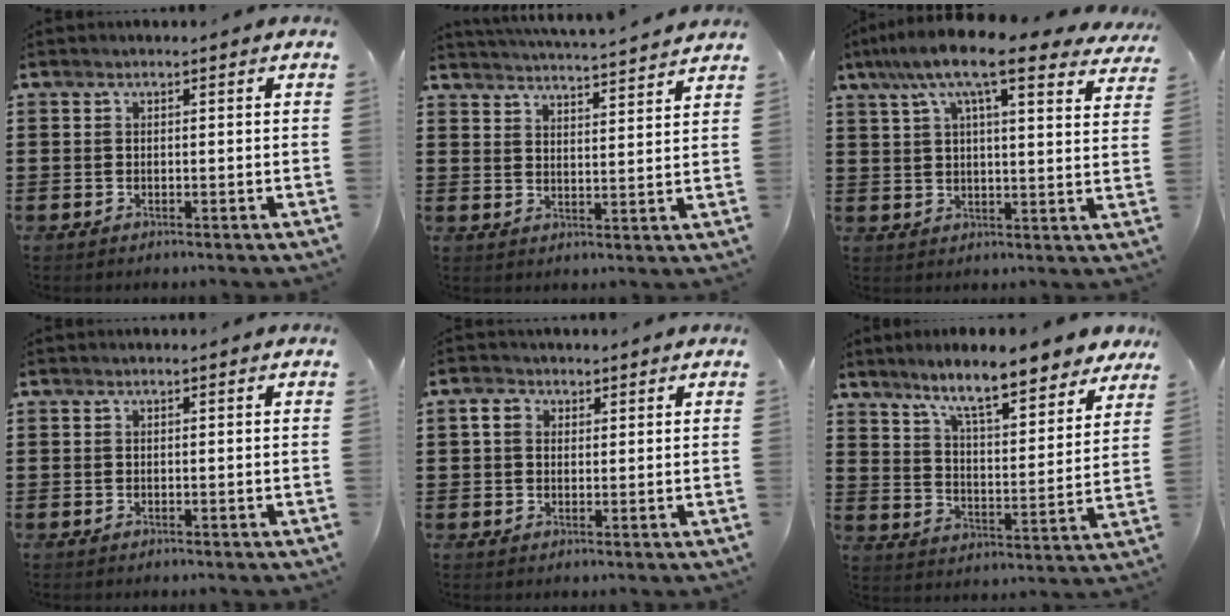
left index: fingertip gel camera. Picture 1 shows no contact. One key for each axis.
{"total": 4.4, "fx": 4.3, "fy": -0.9, "fz": 0.4, "tx": -0.027, "ty": -0.033, "tz": 0.073}
{"total": 11.3, "fx": 8.3, "fy": 2.2, "fz": 7.4, "tx": -0.162, "ty": -0.015, "tz": 0.144}
{"total": 0.0}
{"total": 2.8, "fx": 1.2, "fy": 2.1, "fz": 1.5, "tx": -0.029, "ty": 0.006, "tz": 0.019}
{"total": 8.9, "fx": 7.7, "fy": 0.3, "fz": 4.4, "tx": -0.105, "ty": -0.045, "tz": 0.128}